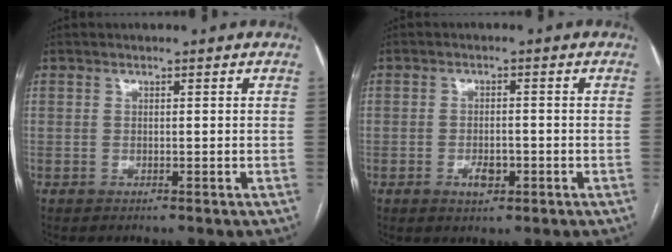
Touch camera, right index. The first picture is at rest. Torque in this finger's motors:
{"motor_torque": [0.53, -0.18, 0.16, 0.05]}